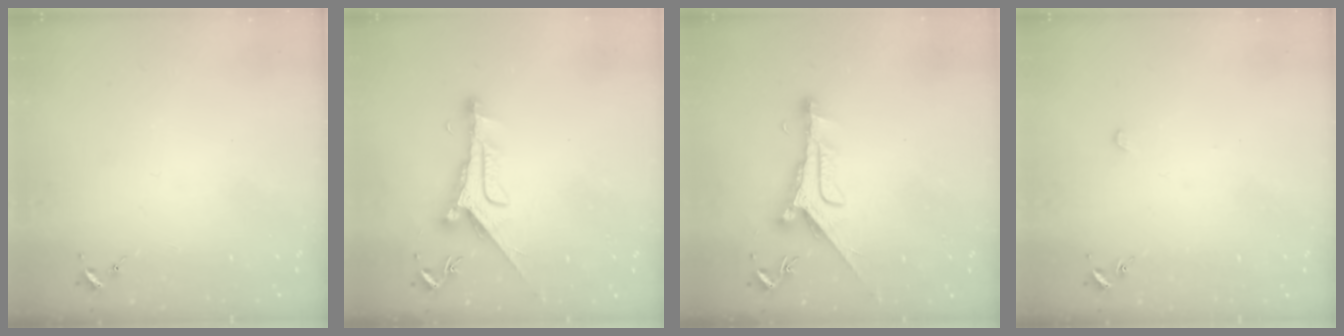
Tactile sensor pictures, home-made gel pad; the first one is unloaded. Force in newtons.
{"total": 10.1, "press": 10.1, "slide": 0.2}
{"total": 10.1, "press": 10.1, "slide": 0.2}
{"total": 3.0, "press": 2.9, "slide": 0.4}